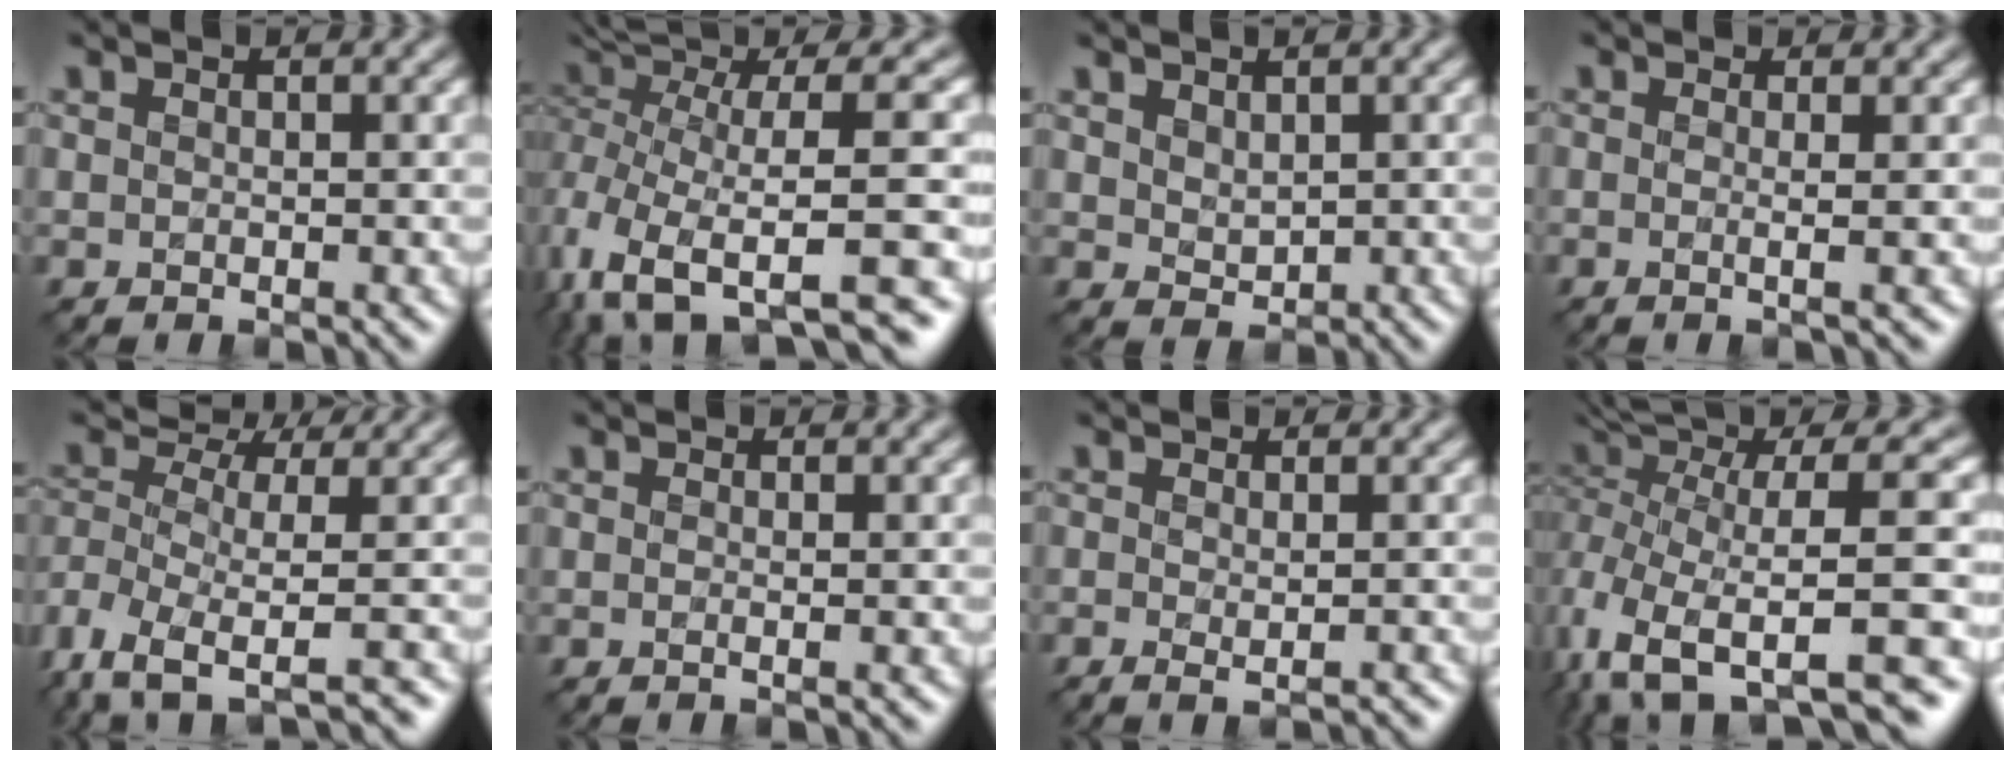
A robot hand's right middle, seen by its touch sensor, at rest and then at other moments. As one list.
[{"total": 10.8, "force": [-2.9, 4.2, 9.6], "torque": [-0.194, -0.001, -0.029]}, {"total": 1.4, "force": [0.8, 0.9, 0.8], "torque": [-0.016, -0.004, 0.021]}, {"total": 2.3, "force": [0.1, 0.9, 2.2], "torque": [-0.026, 0.002, -0.025]}, {"total": 7.7, "force": [-3.4, 4.3, 5.5], "torque": [-0.124, 0.018, -0.027]}, {"total": 1.5, "force": [0.1, 0.7, 1.3], "torque": [-0.010, -0.009, -0.023]}, {"total": 1.3, "force": [-0.4, 0.4, 1.2], "torque": [-0.018, -0.012, -0.010]}, {"total": 11.7, "force": [-2.0, 5.0, 10.4], "torque": [-0.210, 0.005, -0.010]}]